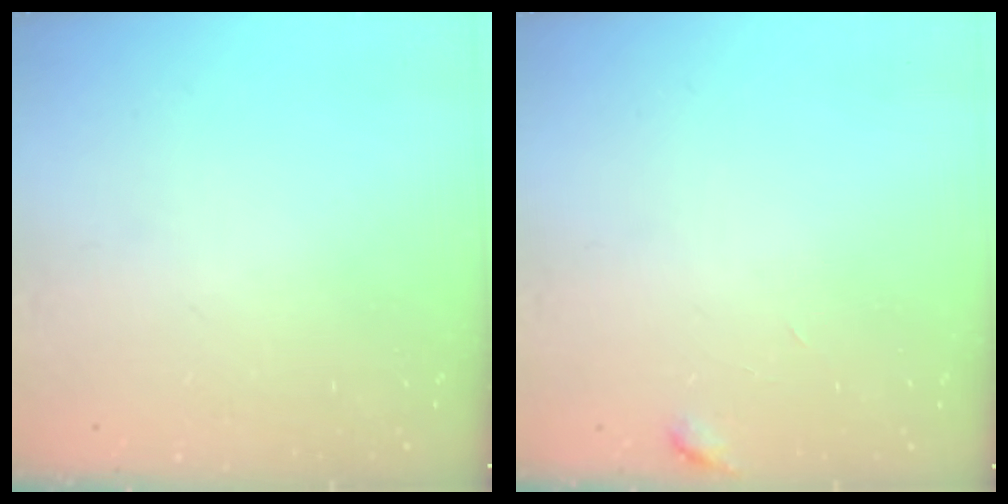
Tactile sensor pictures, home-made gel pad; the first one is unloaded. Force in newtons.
{"total": 3.7, "press": 3.7, "slide": 0.3}